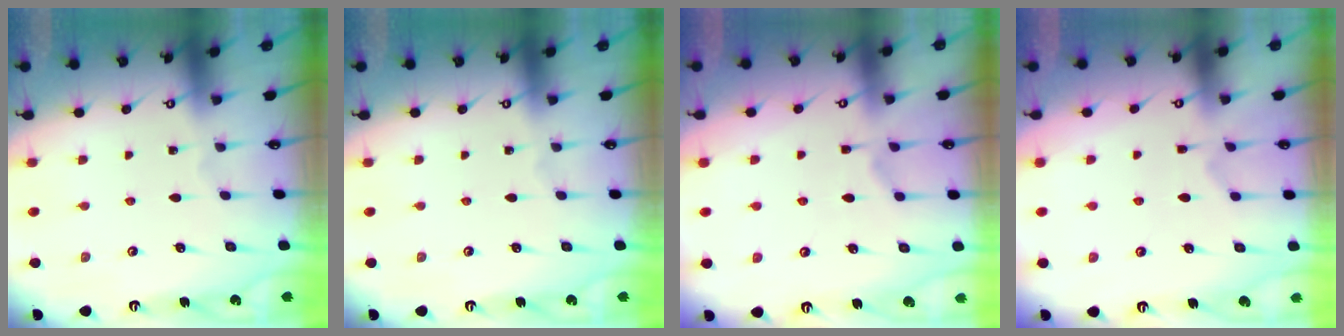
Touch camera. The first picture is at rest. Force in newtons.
{"total": 0.0}
{"total": 1.6, "press": 0.9, "slide": 1.4}
{"total": 2.9, "press": 2.7, "slide": 1.2}